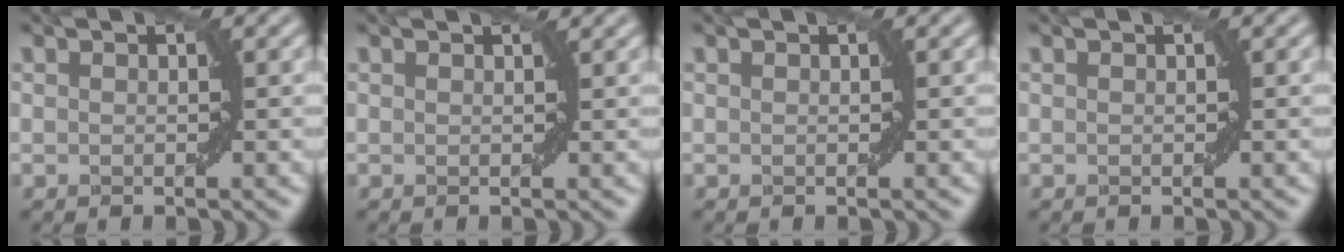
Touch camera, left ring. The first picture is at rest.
{"total": 0.7, "force": [0.7, 0.0, 0.2], "torque": [-0.004, 0.000, 0.012]}
{"total": 0.0}
{"total": 0.0}